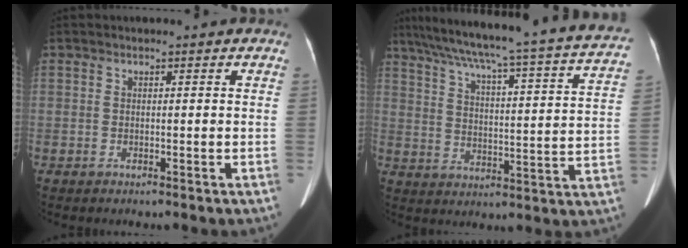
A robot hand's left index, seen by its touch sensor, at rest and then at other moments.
{"total": 29.6, "force": [24.9, 1.9, 15.8], "torque": [-0.251, -0.033, 0.316]}